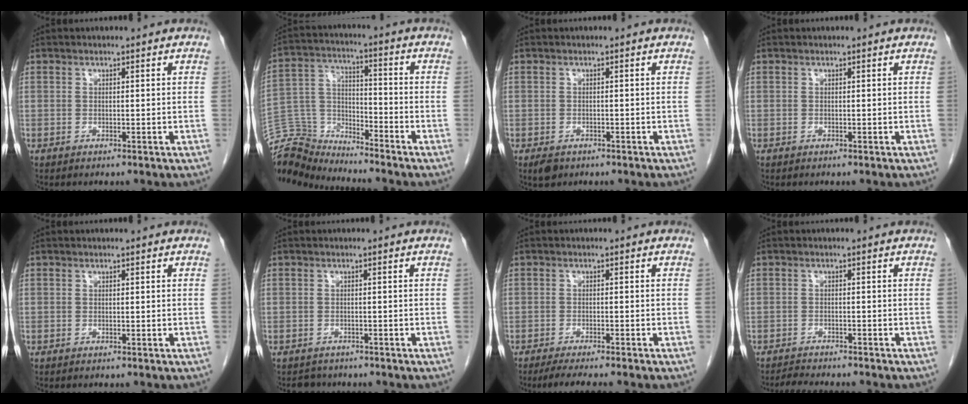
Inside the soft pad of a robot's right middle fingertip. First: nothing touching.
{"total": 10.9, "force": [-10.9, 0.3, -1.1], "torque": [0.014, 0.040, -0.214]}
{"total": 2.0, "force": [-1.3, 1.2, 0.9], "torque": [-0.017, -0.001, -0.014]}
{"total": 0.0}
{"total": 0.0}
{"total": 2.1, "force": [-1.9, 1.0, -0.3], "torque": [-0.004, -0.002, -0.029]}
{"total": 5.5, "force": [-4.6, 0.0, 3.1], "torque": [-0.041, -0.011, -0.070]}
{"total": 4.5, "force": [-4.2, 0.2, 1.5], "torque": [-0.025, -0.014, -0.066]}